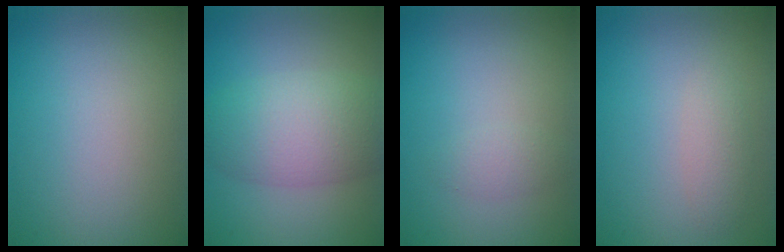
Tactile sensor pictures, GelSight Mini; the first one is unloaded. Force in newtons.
{"total": 6.2, "press": 6.2, "slide": 0.3}
{"total": 1.1, "press": 1.1, "slide": 0.0}
{"total": 1.5, "press": 1.5, "slide": 0.1}